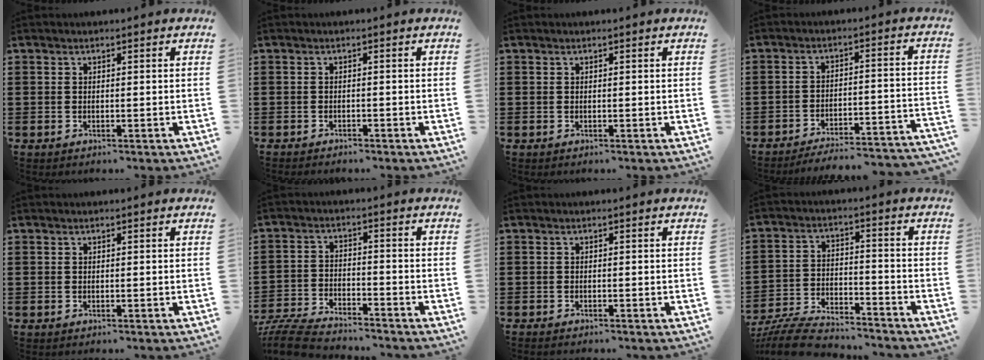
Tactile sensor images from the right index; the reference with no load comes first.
{"total": 0.9, "force": [-0.9, 0.1, 0.0], "torque": [-0.003, 0.001, -0.019]}
{"total": 0.0}
{"total": 4.5, "force": [-4.3, -0.3, 1.5], "torque": [-0.030, -0.012, -0.088]}
{"total": 0.0}
{"total": 6.6, "force": [-6.4, 0.4, 1.5], "torque": [-0.045, 0.002, -0.129]}
{"total": 0.6, "force": [-0.6, 0.1, 0.1], "torque": [-0.002, -0.002, -0.012]}
{"total": 7.6, "force": [-7.3, 1.0, 2.0], "torque": [-0.049, 0.010, -0.144]}